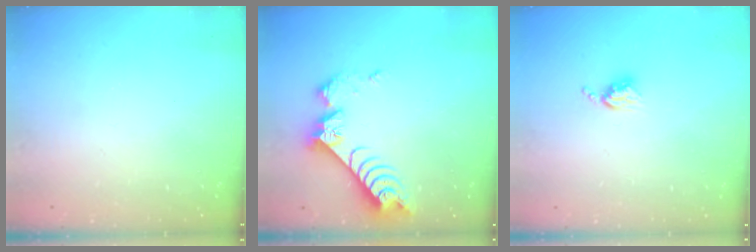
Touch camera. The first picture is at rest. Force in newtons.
{"total": 8.4, "press": 8.4, "slide": 0.3}
{"total": 3.8, "press": 3.8, "slide": 0.5}